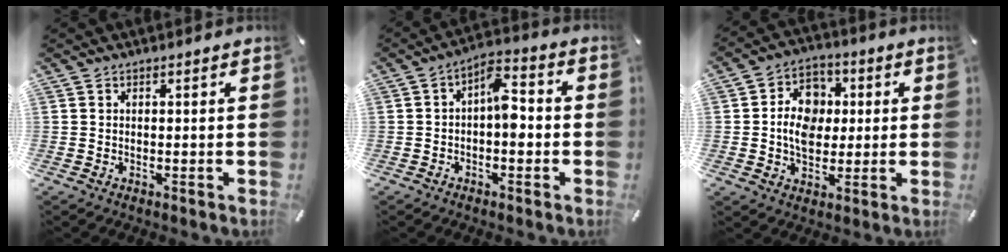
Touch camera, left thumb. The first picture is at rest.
{"total": 7.0, "force": [-0.9, 3.8, 5.8], "torque": [-0.089, 0.012, -0.019]}
{"total": 10.1, "force": [0.0, 8.4, 5.7], "torque": [-0.091, 0.016, 0.001]}